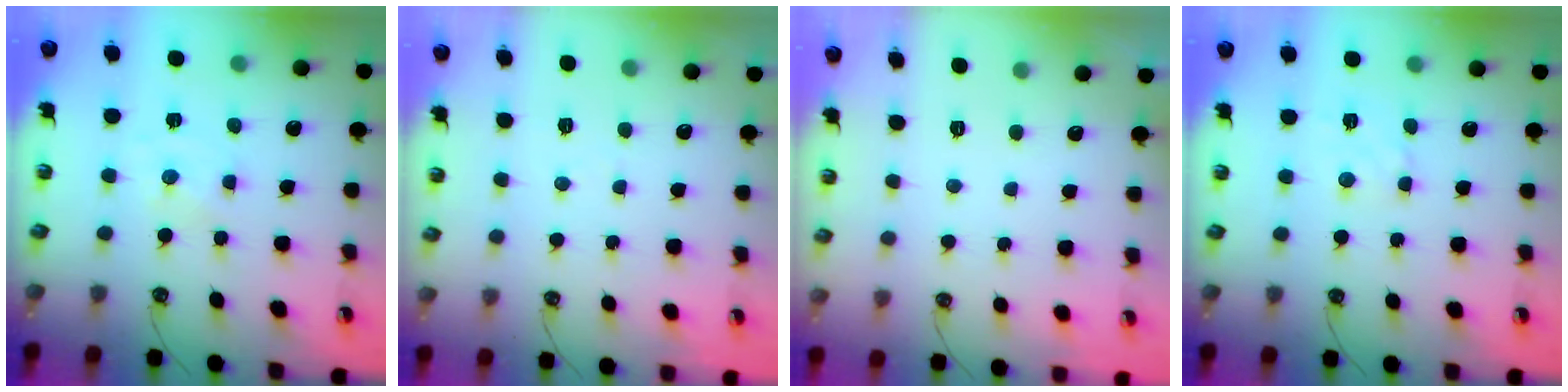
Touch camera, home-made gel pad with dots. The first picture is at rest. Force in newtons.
{"total": 3.4, "press": 3.4, "slide": 0.3}
{"total": 0.0}
{"total": 2.6, "press": 2.6, "slide": 0.6}